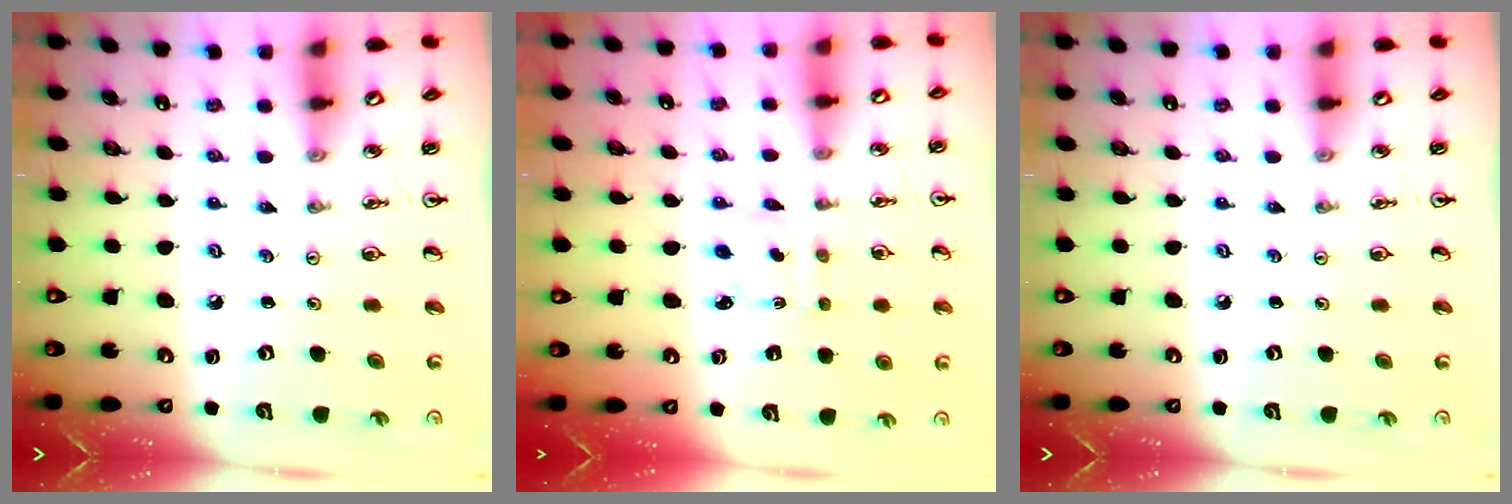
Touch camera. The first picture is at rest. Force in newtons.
{"total": 2.8, "press": 2.8, "slide": 0.5}
{"total": 0.0}